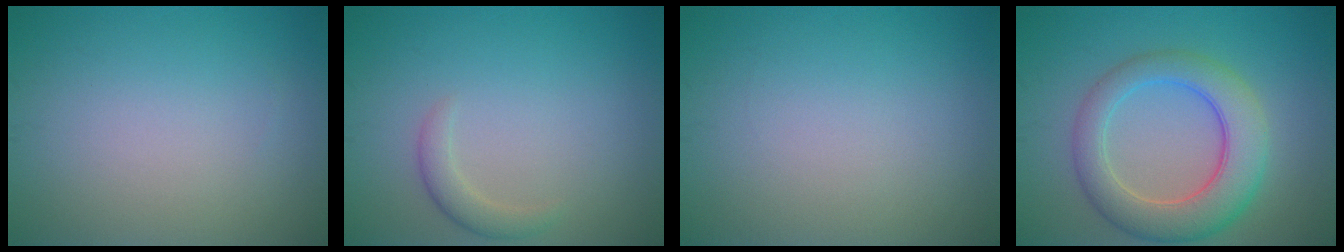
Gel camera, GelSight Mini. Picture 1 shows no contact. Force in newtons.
{"total": 1.7, "press": 1.7, "slide": 0.1}
{"total": 0.0}
{"total": 6.8, "press": 6.8, "slide": 0.3}